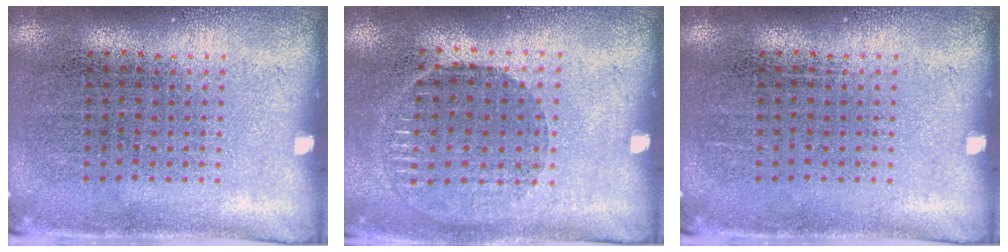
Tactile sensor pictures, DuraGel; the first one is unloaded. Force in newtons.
{"total": 0.9, "press": 0.8, "slide": 0.4}
{"total": 0.0}